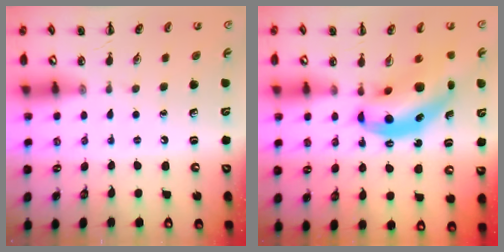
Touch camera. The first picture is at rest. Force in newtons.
{"total": 10.1, "press": 9.8, "slide": 2.3}